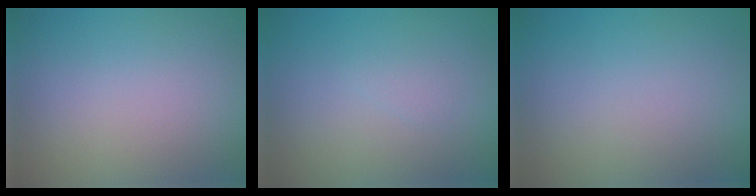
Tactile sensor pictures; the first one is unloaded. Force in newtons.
{"total": 0.6, "press": 0.6, "slide": 0.1}
{"total": 0.0}